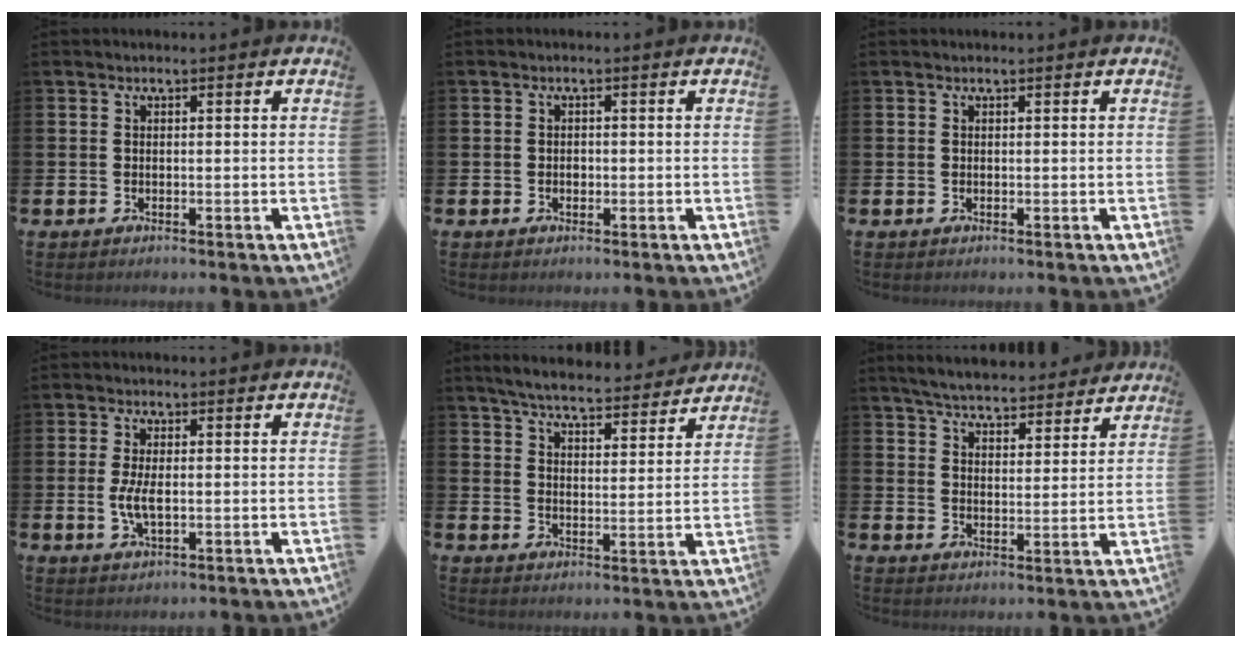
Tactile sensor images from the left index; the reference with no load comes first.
{"total": 0.8, "force": [-0.1, 0.7, 0.4], "torque": [-0.002, 0.002, -0.005]}
{"total": 0.0}
{"total": 3.7, "force": [-0.1, 1.6, 3.4], "torque": [-0.064, 0.000, -0.007]}
{"total": 6.0, "force": [5.8, 0.6, 1.3], "torque": [-0.033, -0.043, 0.097]}
{"total": 5.9, "force": [5.8, 0.9, 1.0], "torque": [-0.033, -0.037, 0.101]}